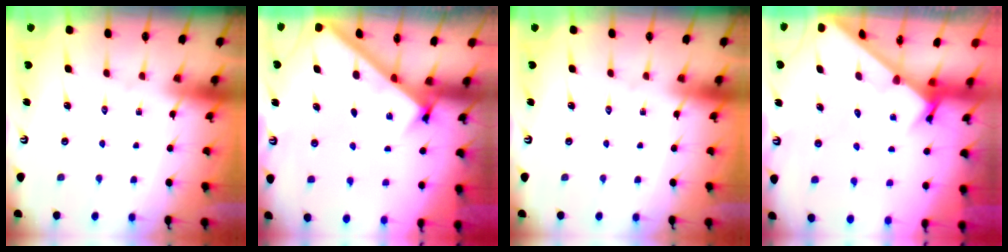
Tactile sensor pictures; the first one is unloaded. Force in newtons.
{"total": 2.7, "press": 2.6, "slide": 0.3}
{"total": 0.0}
{"total": 1.5, "press": 1.5, "slide": 0.1}